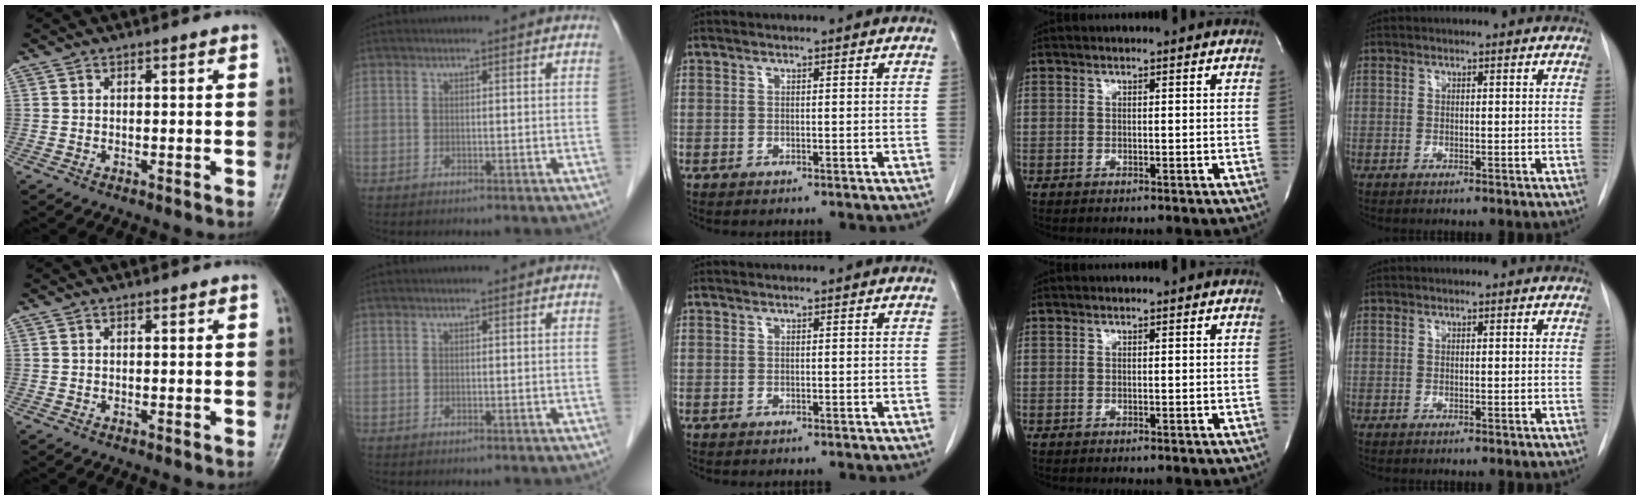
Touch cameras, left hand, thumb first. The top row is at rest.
{}